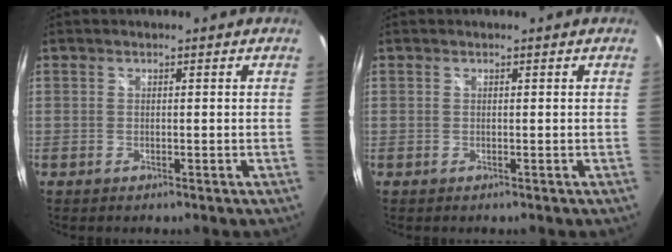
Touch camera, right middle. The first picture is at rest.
{"total": 0.0}